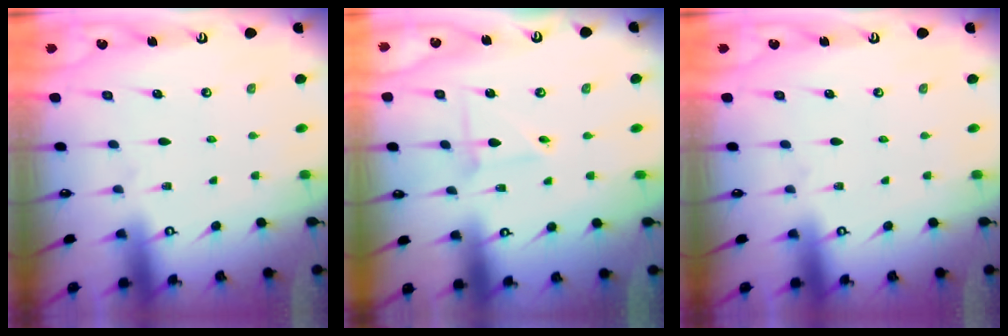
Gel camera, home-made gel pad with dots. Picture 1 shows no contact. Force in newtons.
{"total": 2.8, "press": 2.8, "slide": 0.2}
{"total": 0.0}